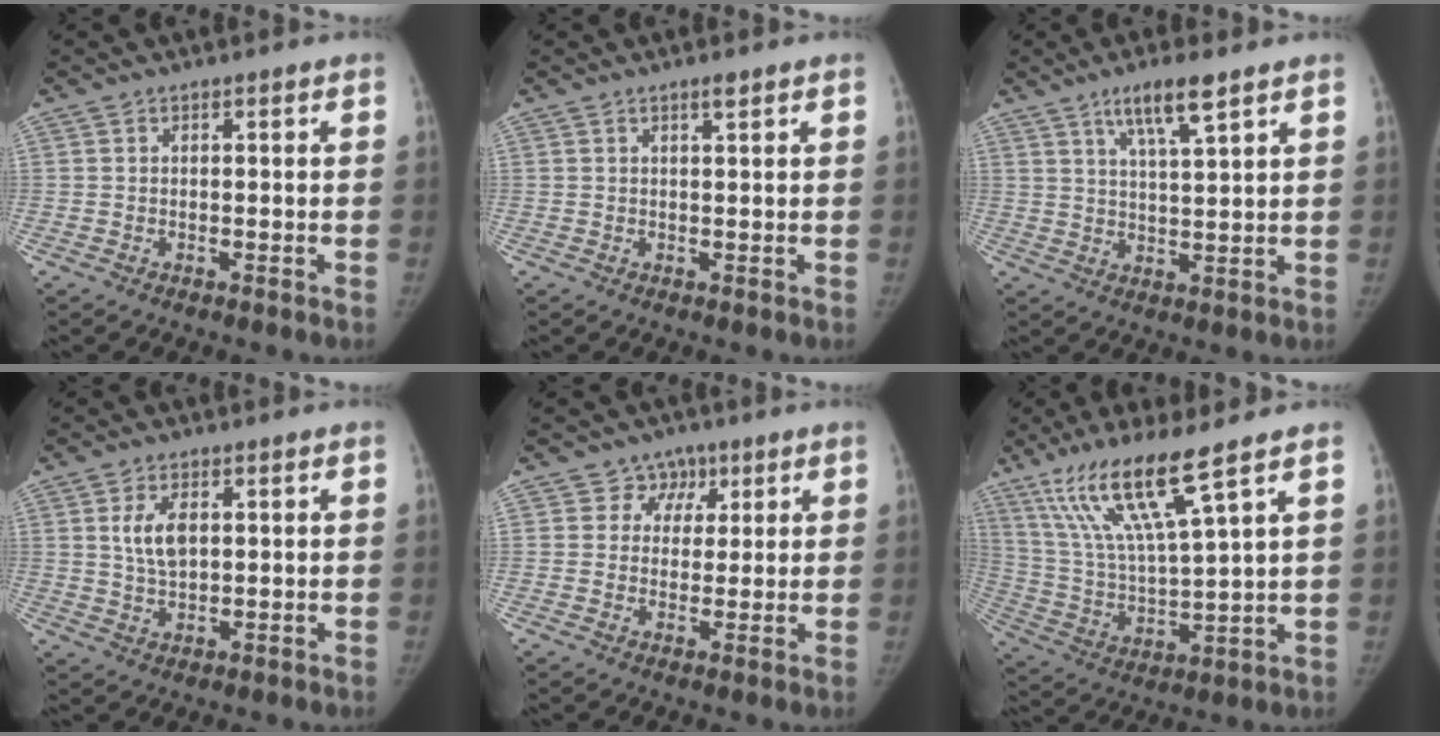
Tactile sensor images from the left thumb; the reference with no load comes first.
{"total": 1.4, "force": [1.0, 0.1, 0.9], "torque": [-0.011, -0.008, 0.019]}
{"total": 7.6, "force": [4.9, 1.0, 5.8], "torque": [-0.103, -0.027, 0.092]}
{"total": 5.5, "force": [1.5, 2.9, 4.4], "torque": [-0.077, -0.009, 0.033]}
{"total": 5.0, "force": [2.4, 4.3, 0.3], "torque": [0.032, -0.005, 0.034]}
{"total": 15.8, "force": [10.0, 1.2, 12.2], "torque": [-0.242, -0.047, 0.201]}